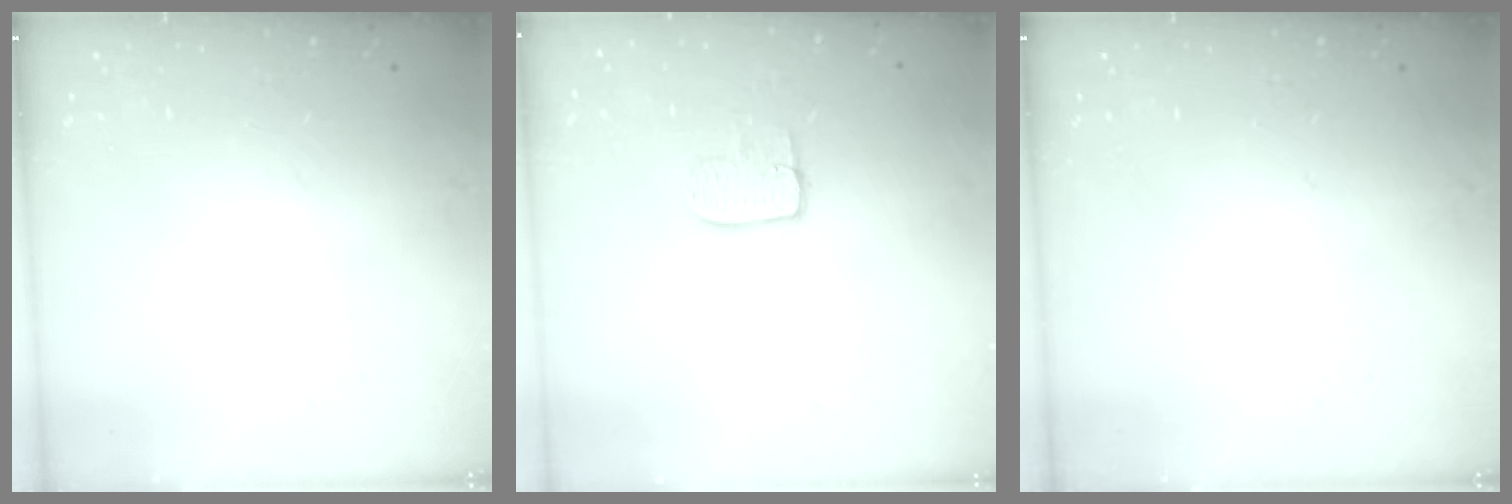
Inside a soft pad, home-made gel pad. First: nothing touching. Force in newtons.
{"total": 6.9, "press": 6.9, "slide": 0.2}
{"total": 0.0}